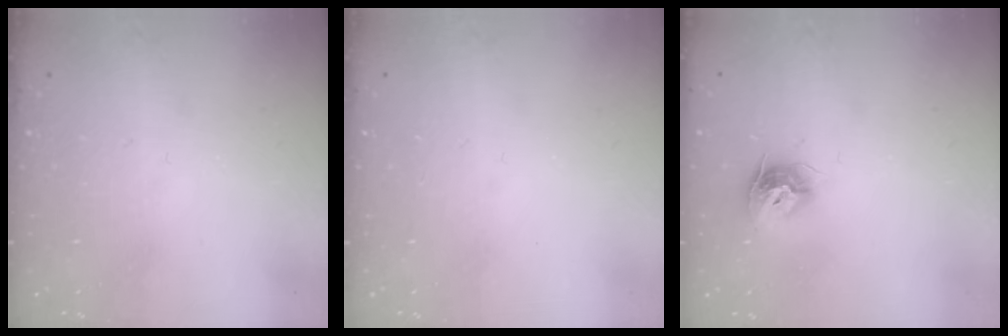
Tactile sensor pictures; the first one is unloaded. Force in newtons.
{"total": 0.0}
{"total": 9.3, "press": 9.3, "slide": 0.2}